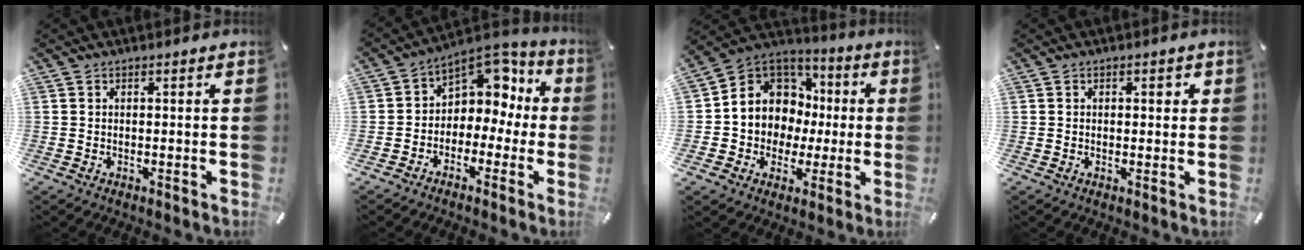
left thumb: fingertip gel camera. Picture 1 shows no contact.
{"total": 8.1, "force": [2.4, 7.2, 2.9], "torque": [-0.034, -0.029, 0.046]}
{"total": 10.9, "force": [0.7, 10.6, 2.2], "torque": [-0.058, -0.022, 0.022]}
{"total": 1.3, "force": [0.2, 0.8, 1.0], "torque": [-0.012, 0.005, 0.000]}